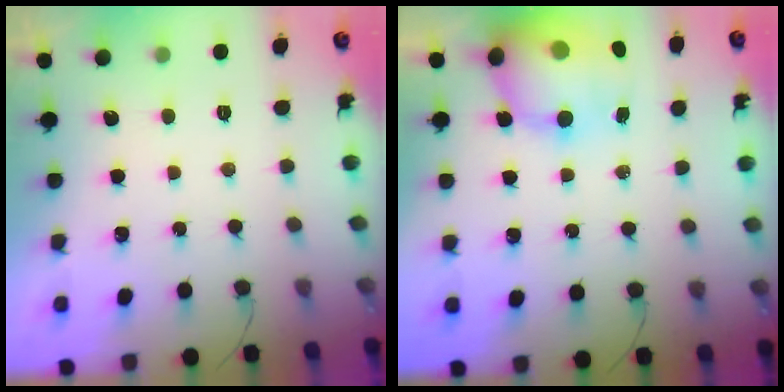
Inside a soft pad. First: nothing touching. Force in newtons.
{"total": 15.6, "press": 15.2, "slide": 3.5}